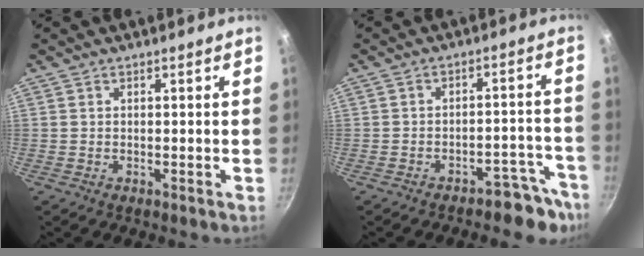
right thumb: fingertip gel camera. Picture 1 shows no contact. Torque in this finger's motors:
{"motor_torque": [-0.11, -0.01, -0.11, -0.04, 0.02]}